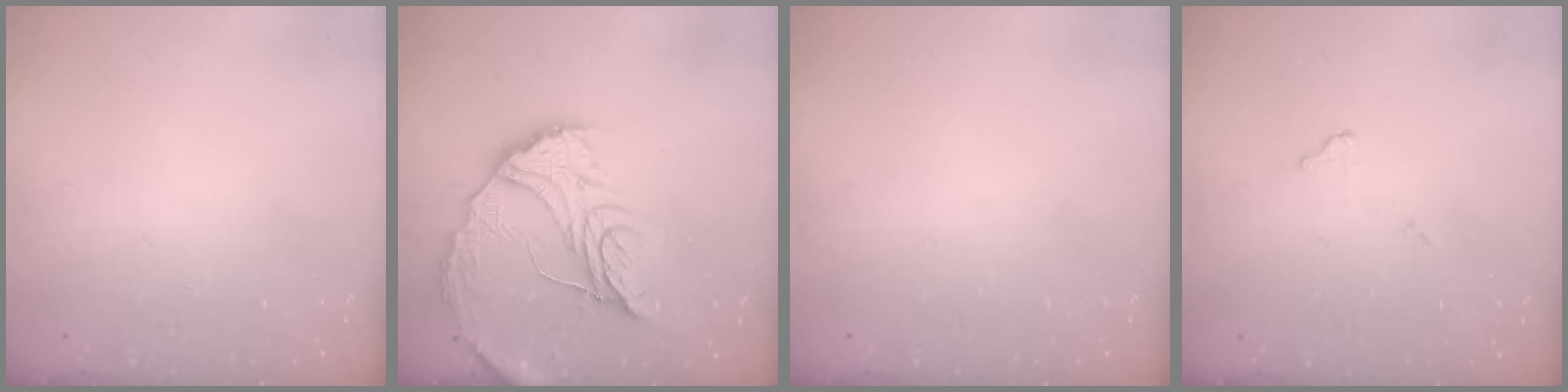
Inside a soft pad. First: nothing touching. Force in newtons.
{"total": 16.7, "press": 16.7, "slide": 1.3}
{"total": 0.0}
{"total": 5.6, "press": 5.6, "slide": 0.2}